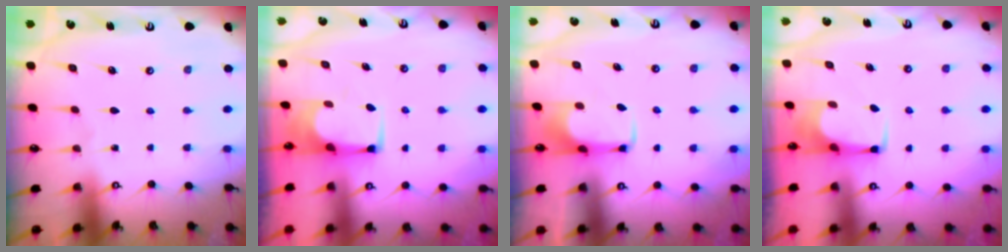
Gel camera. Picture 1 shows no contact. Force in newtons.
{"total": 1.8, "press": 1.7, "slide": 0.4}
{"total": 2.0, "press": 1.9, "slide": 0.4}
{"total": 2.3, "press": 2.3, "slide": 0.4}